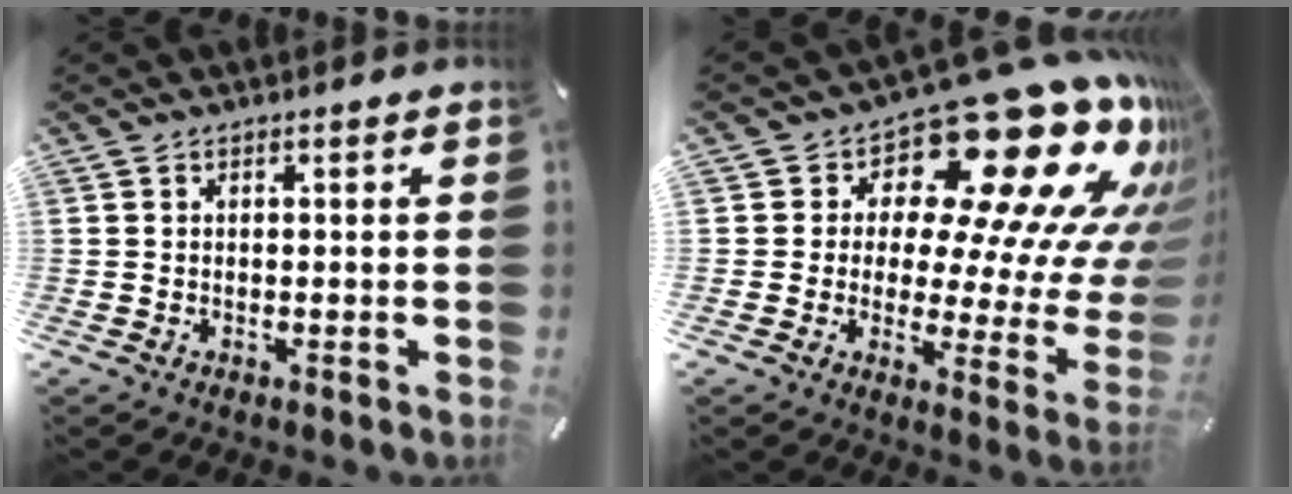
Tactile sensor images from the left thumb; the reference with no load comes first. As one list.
[{"total": 24.5, "force": [14.8, 10.8, 16.3], "torque": [-0.209, -0.130, 0.251]}]